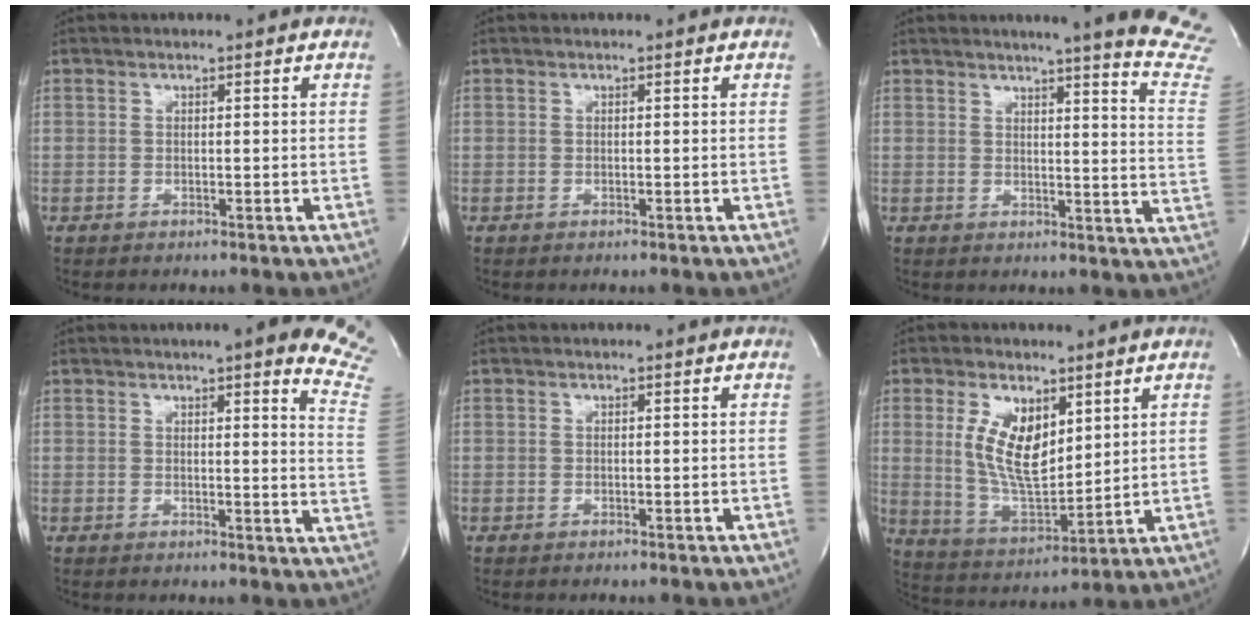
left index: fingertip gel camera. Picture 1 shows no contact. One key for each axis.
{"total": 0.0}
{"total": 18.2, "fx": 16.1, "fy": -1.2, "fz": 8.5, "tx": -0.108, "ty": -0.109, "tz": 0.169}
{"total": 13.7, "fx": 10.8, "fy": 0.9, "fz": 8.3, "tx": -0.092, "ty": -0.054, "tz": 0.094}
{"total": 0.0}
{"total": 10.6, "fx": 3.5, "fy": 4.6, "fz": 8.9, "tx": -0.179, "ty": -0.006, "tz": 0.074}